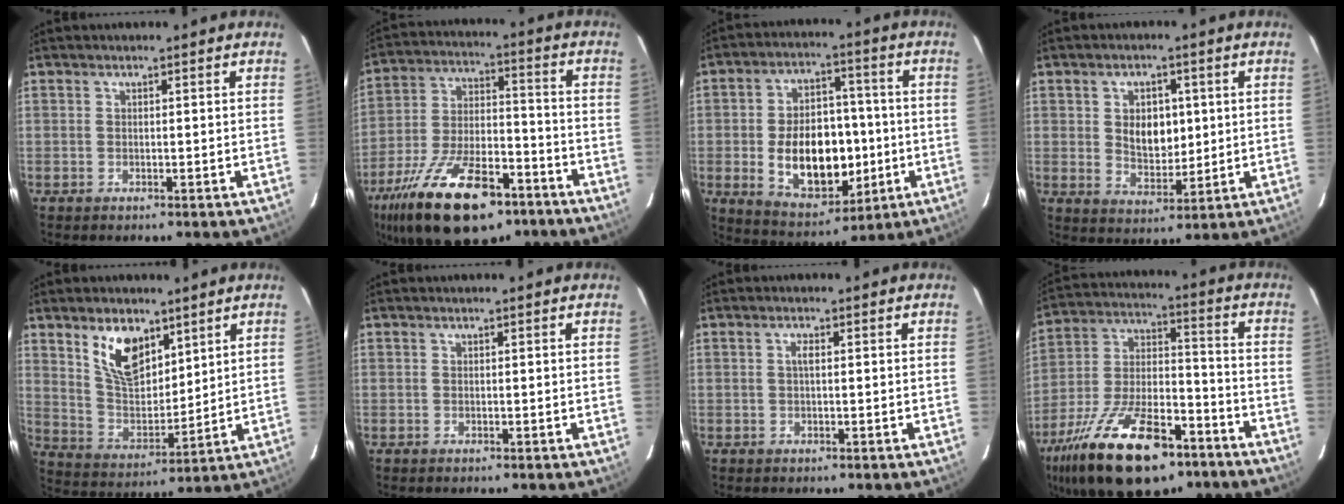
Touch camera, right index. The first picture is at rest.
{"total": 24.0, "force": [-15.1, 10.4, 15.5], "torque": [-0.299, -0.021, -0.240]}
{"total": 16.2, "force": [-2.6, 10.2, 12.3], "torque": [-0.234, 0.012, -0.015]}
{"total": 7.4, "force": [1.2, 5.1, 5.2], "torque": [-0.085, 0.004, 0.031]}
{"total": 11.4, "force": [6.7, 6.0, 7.1], "torque": [-0.130, 0.006, 0.137]}
{"total": 0.0}
{"total": 1.1, "force": [0.1, 0.3, 1.1], "torque": [-0.021, 0.004, -0.001]}
{"total": 25.3, "force": [-15.8, 11.0, 16.5], "torque": [-0.319, -0.016, -0.254]}